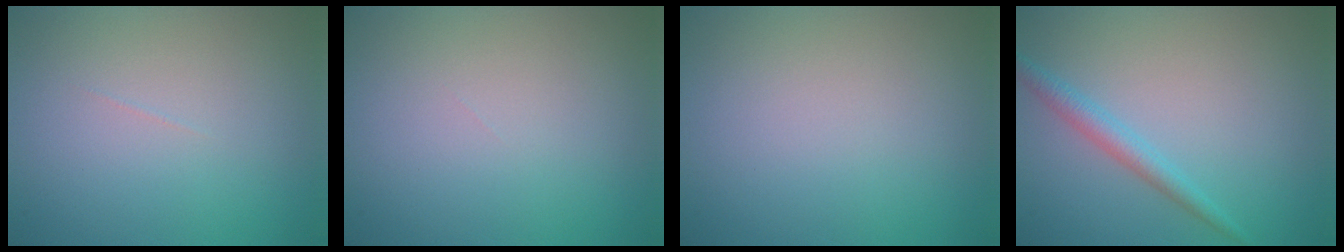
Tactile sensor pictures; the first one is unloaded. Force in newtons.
{"total": 0.0}
{"total": 0.0}
{"total": 1.9, "press": 1.9, "slide": 0.1}